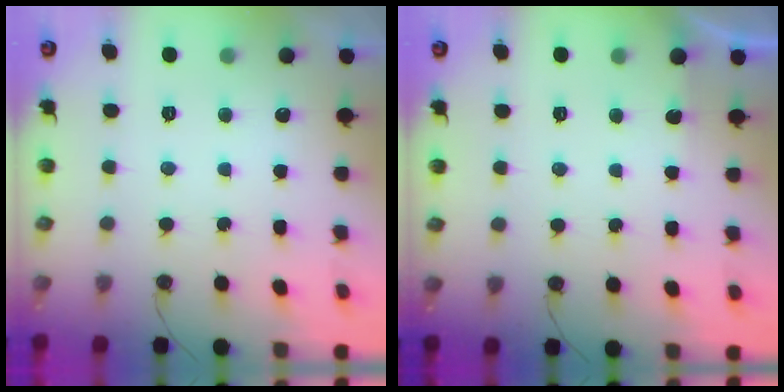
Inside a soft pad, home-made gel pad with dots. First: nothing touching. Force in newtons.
{"total": 1.5, "press": 1.4, "slide": 0.3}